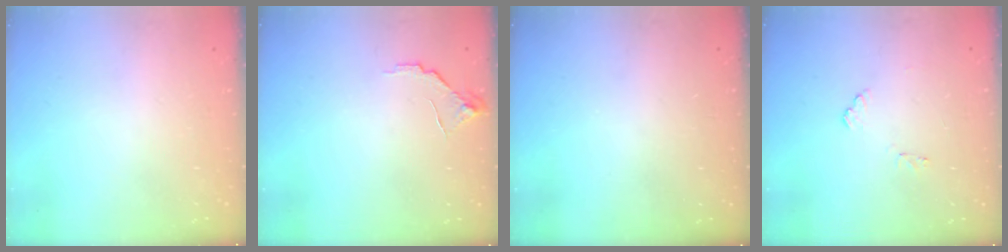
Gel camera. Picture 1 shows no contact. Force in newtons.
{"total": 5.7, "press": 5.7, "slide": 0.5}
{"total": 3.3, "press": 3.0, "slide": 1.3}
{"total": 6.9, "press": 6.9, "slide": 0.5}